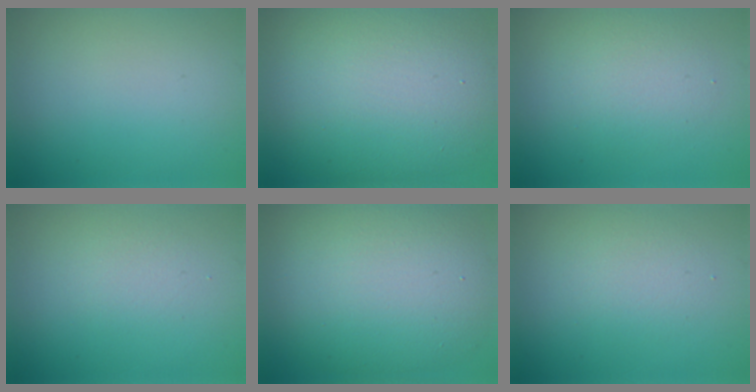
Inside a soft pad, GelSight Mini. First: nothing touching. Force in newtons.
{"total": 15.0, "press": 15.0, "slide": 0.5}
{"total": 3.0, "press": 3.0, "slide": 0.2}
{"total": 1.7, "press": 1.7, "slide": 0.2}
{"total": 11.6, "press": 11.6, "slide": 0.7}
{"total": 2.3, "press": 2.3, "slide": 0.1}